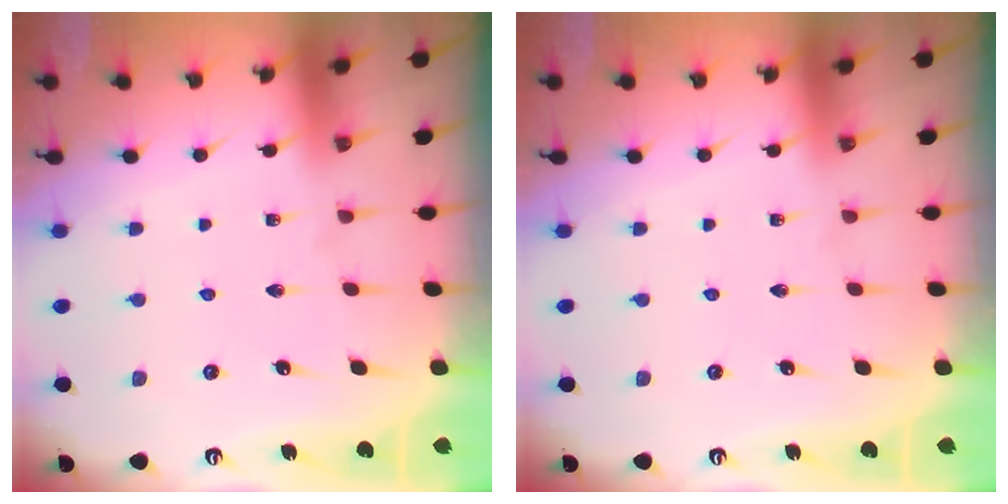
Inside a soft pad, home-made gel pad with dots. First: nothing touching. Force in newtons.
{"total": 0.0}